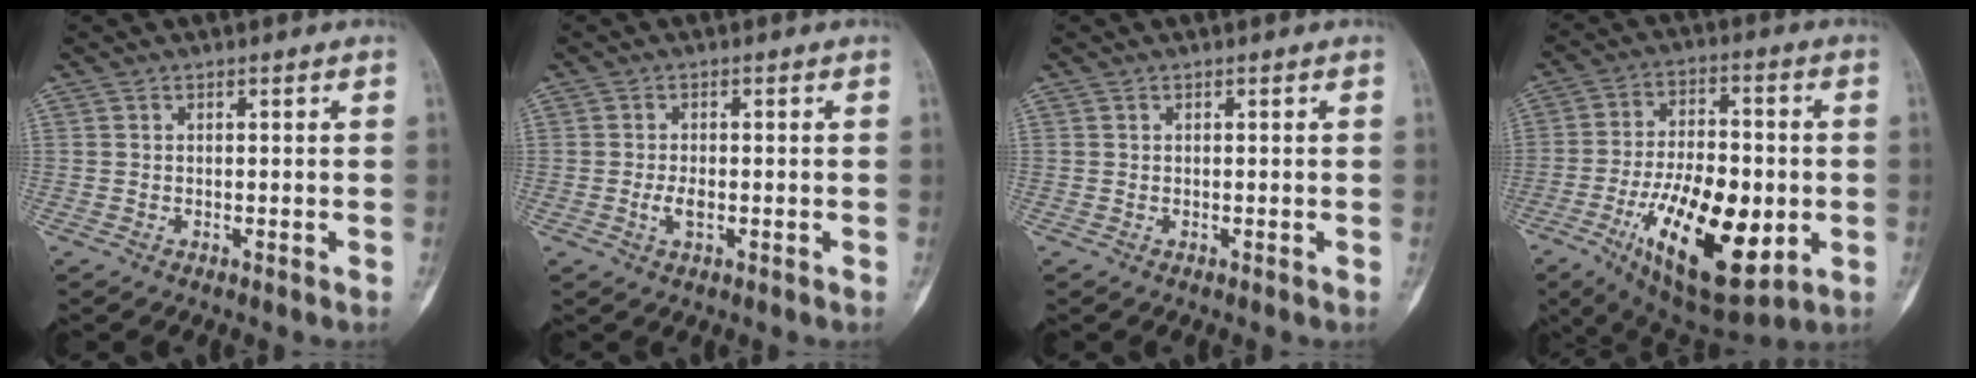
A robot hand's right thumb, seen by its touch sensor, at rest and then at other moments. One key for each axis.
{"total": 2.6, "fx": -0.5, "fy": 1.3, "fz": 2.2, "tx": -0.044, "ty": -0.001, "tz": -0.008}
{"total": 0.0}
{"total": 22.4, "fx": -5.9, "fy": 10.3, "fz": 19.0, "tx": -0.307, "ty": 0.004, "tz": -0.080}